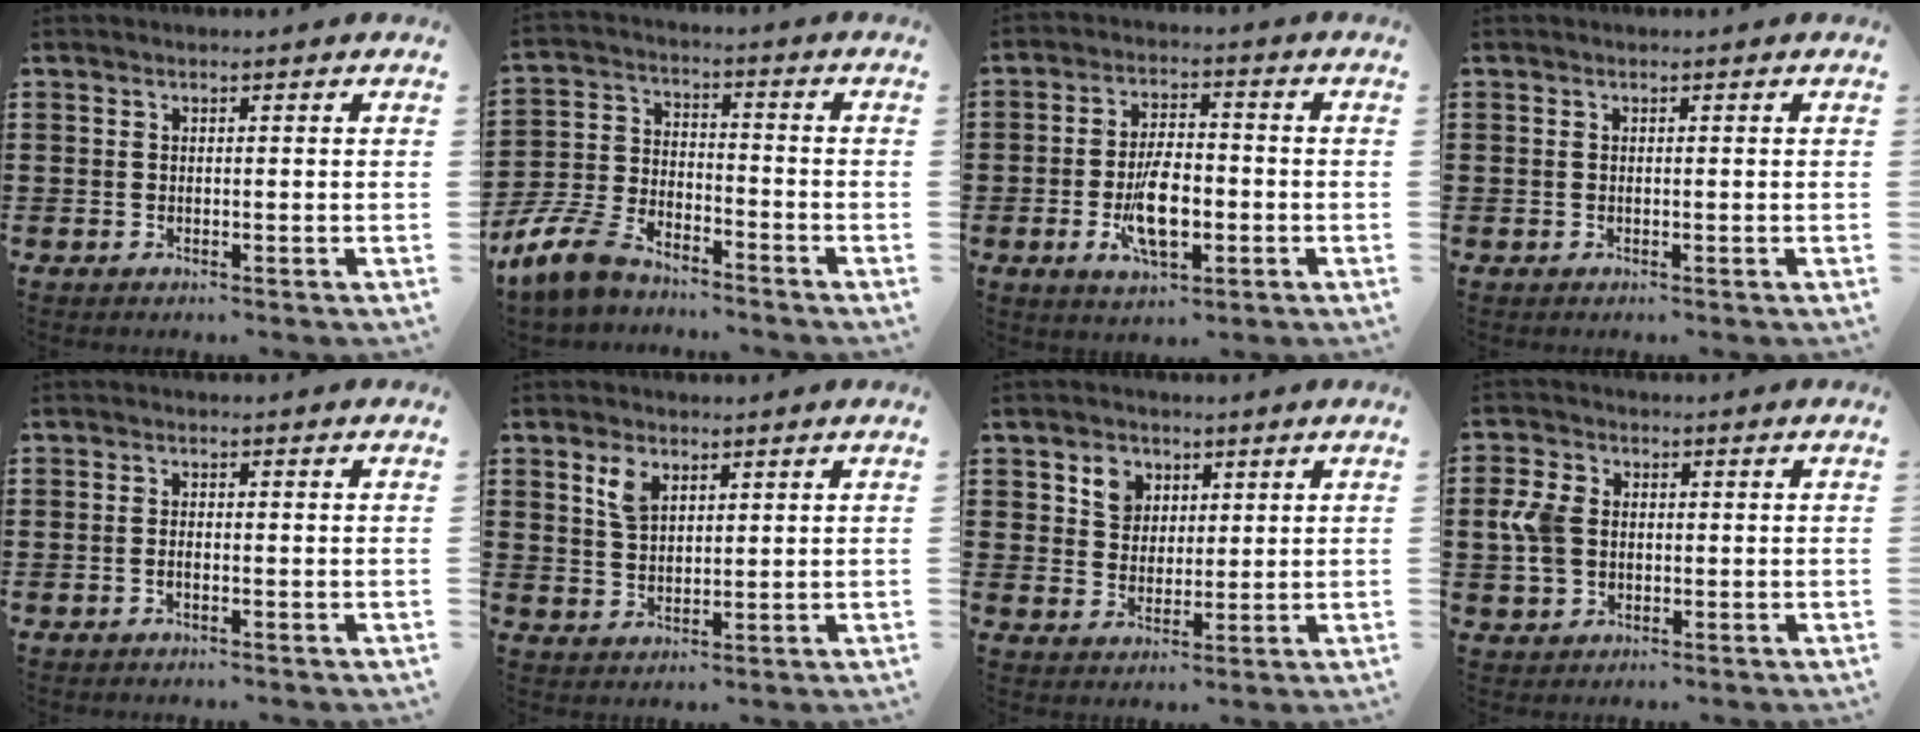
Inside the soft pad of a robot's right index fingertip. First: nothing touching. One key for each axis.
{"total": 8.9, "fx": -7.8, "fy": 2.6, "fz": 3.4, "tx": -0.102, "ty": 0.010, "tz": -0.160}
{"total": 8.4, "fx": -2.2, "fy": 3.8, "fz": 7.2, "tx": -0.136, "ty": -0.003, "tz": -0.042}
{"total": 0.0}
{"total": 0.6, "fx": -0.4, "fy": 0.1, "fz": 0.5, "tx": -0.009, "ty": -0.003, "tz": -0.007}
{"total": 4.1, "fx": 2.4, "fy": 2.3, "fz": 2.4, "tx": -0.056, "ty": 0.007, "tz": 0.043}
{"total": 4.6, "fx": 2.5, "fy": 3.7, "fz": 1.3, "tx": -0.026, "ty": 0.008, "tz": 0.042}
{"total": 5.3, "fx": 0.2, "fy": 4.0, "fz": 3.5, "tx": -0.114, "ty": 0.001, "tz": -0.009}